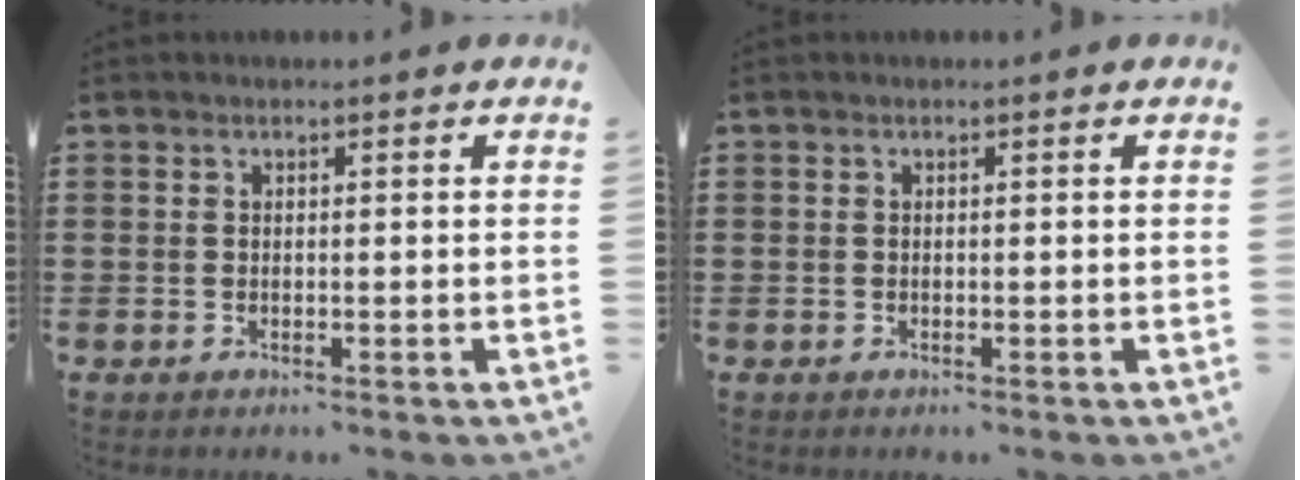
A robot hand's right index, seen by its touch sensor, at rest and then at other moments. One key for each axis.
{"total": 0.0}